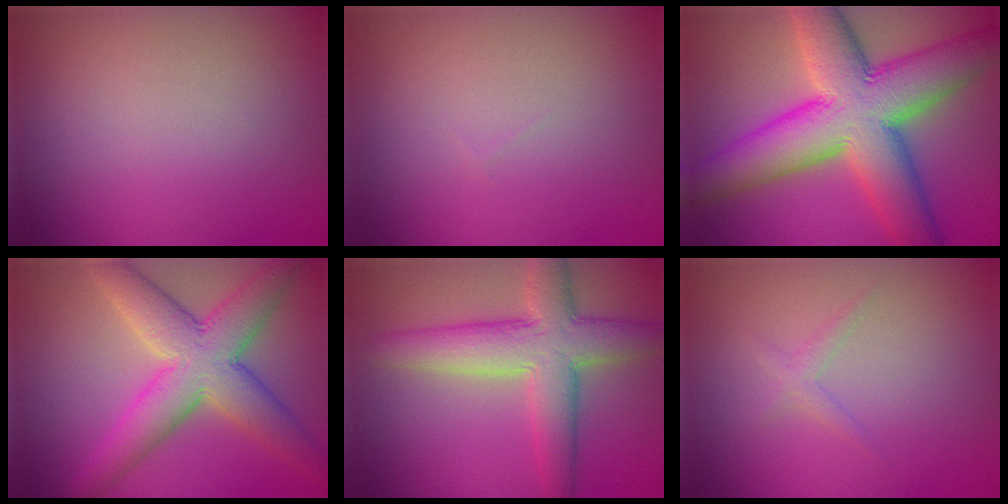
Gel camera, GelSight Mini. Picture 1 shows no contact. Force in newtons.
{"total": 0.0}
{"total": 13.5, "press": 13.5, "slide": 0.6}
{"total": 8.2, "press": 8.2, "slide": 0.5}
{"total": 6.9, "press": 6.9, "slide": 0.5}
{"total": 1.0, "press": 1.0, "slide": 0.0}